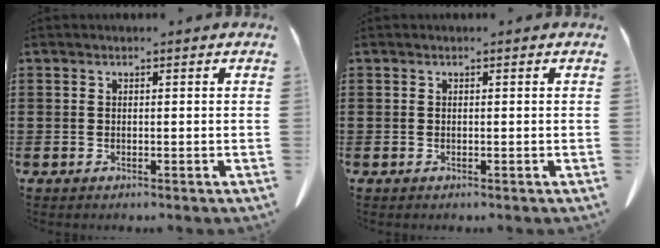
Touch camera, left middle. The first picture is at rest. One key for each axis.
{"total": 0.0}